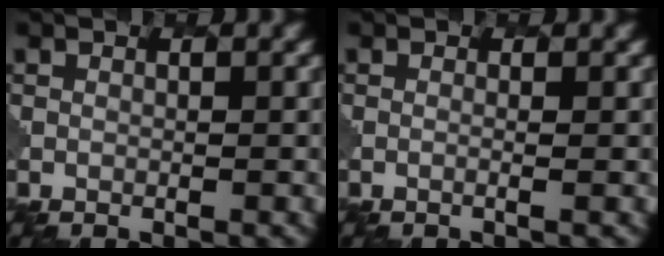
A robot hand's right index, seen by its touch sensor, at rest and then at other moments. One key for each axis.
{"total": 1.2, "fx": 0.3, "fy": 0.5, "fz": 1.0, "tx": -0.004, "ty": -0.003, "tz": -0.017}